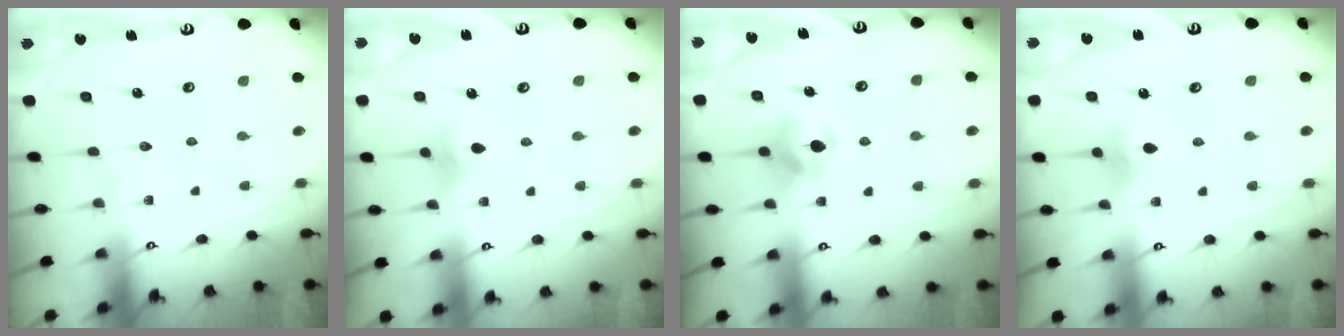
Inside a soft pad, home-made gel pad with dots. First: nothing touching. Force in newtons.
{"total": 4.6, "press": 4.5, "slide": 1.0}
{"total": 6.3, "press": 6.3, "slide": 0.4}
{"total": 4.6, "press": 4.5, "slide": 1.0}